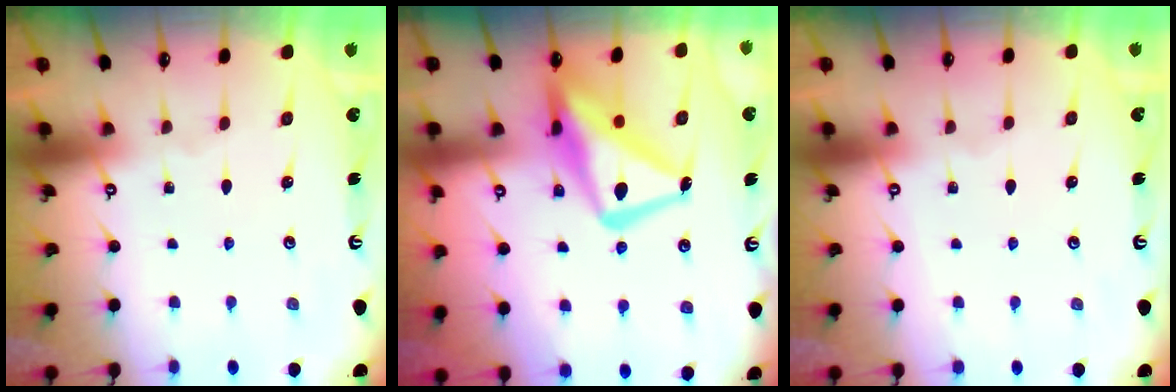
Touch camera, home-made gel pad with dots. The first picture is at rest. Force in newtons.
{"total": 15.5, "press": 15.5, "slide": 1.4}
{"total": 3.9, "press": 3.9, "slide": 0.1}